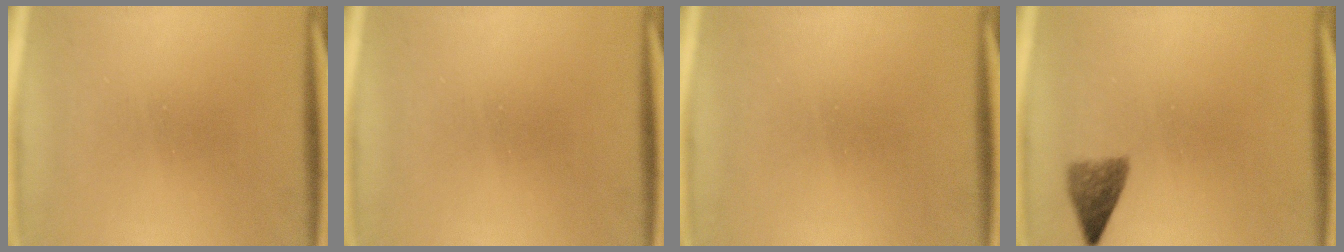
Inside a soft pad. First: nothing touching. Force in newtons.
{"total": 0.0}
{"total": 1.6}
{"total": 3.1}